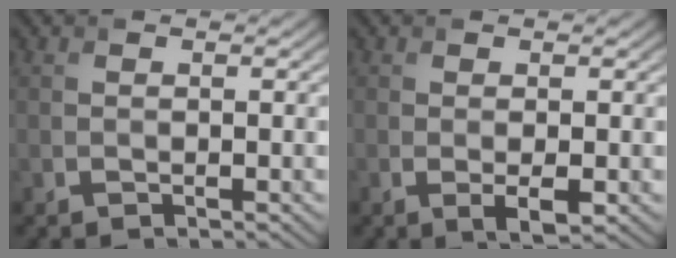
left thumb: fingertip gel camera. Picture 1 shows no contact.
{"total": 1.8, "force": [-0.3, 0.4, 1.7], "torque": [-0.037, -0.003, 0.000]}